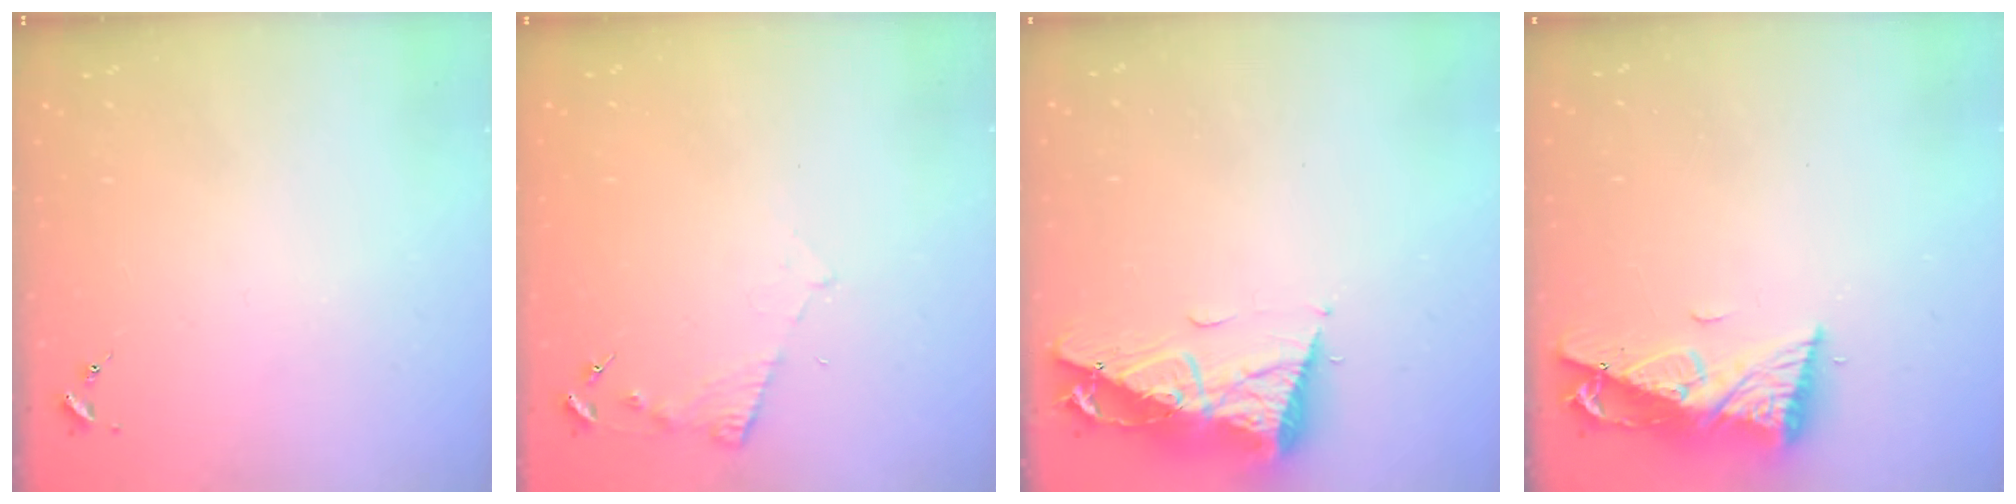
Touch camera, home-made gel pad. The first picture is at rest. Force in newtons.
{"total": 4.6, "press": 4.6, "slide": 0.5}
{"total": 11.0, "press": 10.9, "slide": 1.3}
{"total": 10.1, "press": 10.0, "slide": 1.4}